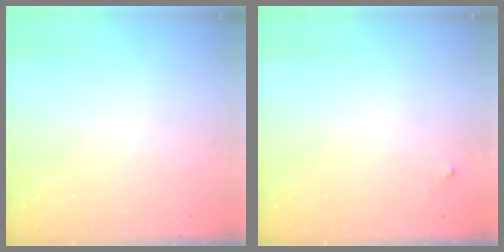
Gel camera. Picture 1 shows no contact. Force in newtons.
{"total": 3.6, "press": 3.6, "slide": 0.4}